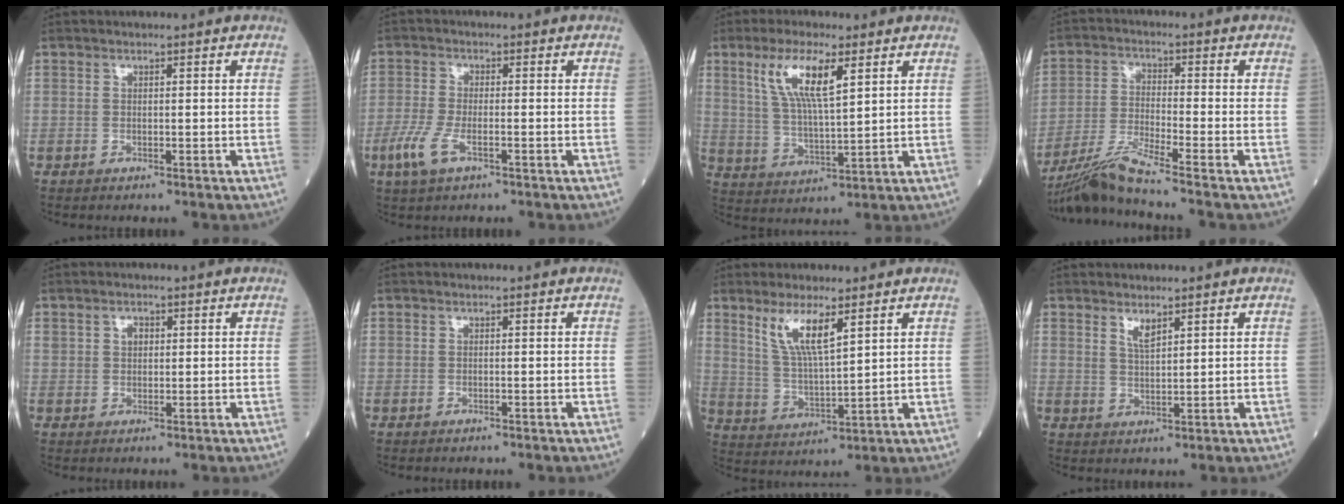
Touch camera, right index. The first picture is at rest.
{"total": 5.0, "force": [-2.3, 1.6, 4.2], "torque": [-0.103, -0.008, -0.045]}
{"total": 9.1, "force": [4.3, 1.8, 7.8], "torque": [-0.157, 0.003, 0.085]}
{"total": 7.6, "force": [-6.4, -2.0, 3.5], "torque": [-0.077, -0.029, -0.125]}
{"total": 1.9, "force": [0.7, 1.4, 1.1], "torque": [-0.019, 0.006, 0.012]}
{"total": 0.0}
{"total": 7.4, "force": [4.3, 1.0, 5.9], "torque": [-0.120, -0.009, 0.088]}
{"total": 2.4, "force": [1.8, 0.4, 1.5], "torque": [-0.032, -0.008, 0.038]}